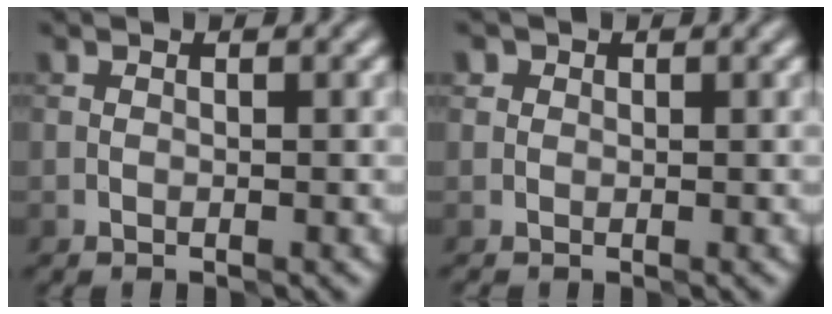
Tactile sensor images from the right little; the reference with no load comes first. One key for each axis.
{"total": 0.9, "fx": 0.2, "fy": 0.9, "fz": 0.0, "tx": 0.009, "ty": 0.004, "tz": -0.008}